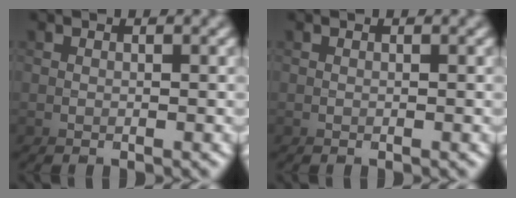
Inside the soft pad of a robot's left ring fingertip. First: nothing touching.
{"total": 0.0}